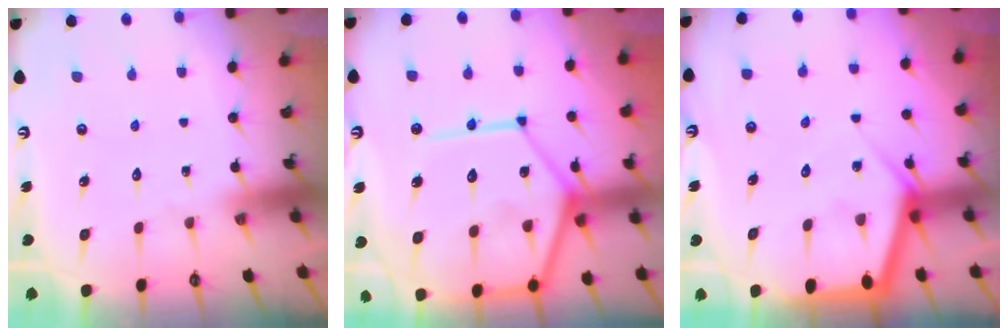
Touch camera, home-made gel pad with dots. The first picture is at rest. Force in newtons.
{"total": 20.6, "press": 20.5, "slide": 2.3}
{"total": 6.6, "press": 6.6, "slide": 0.4}